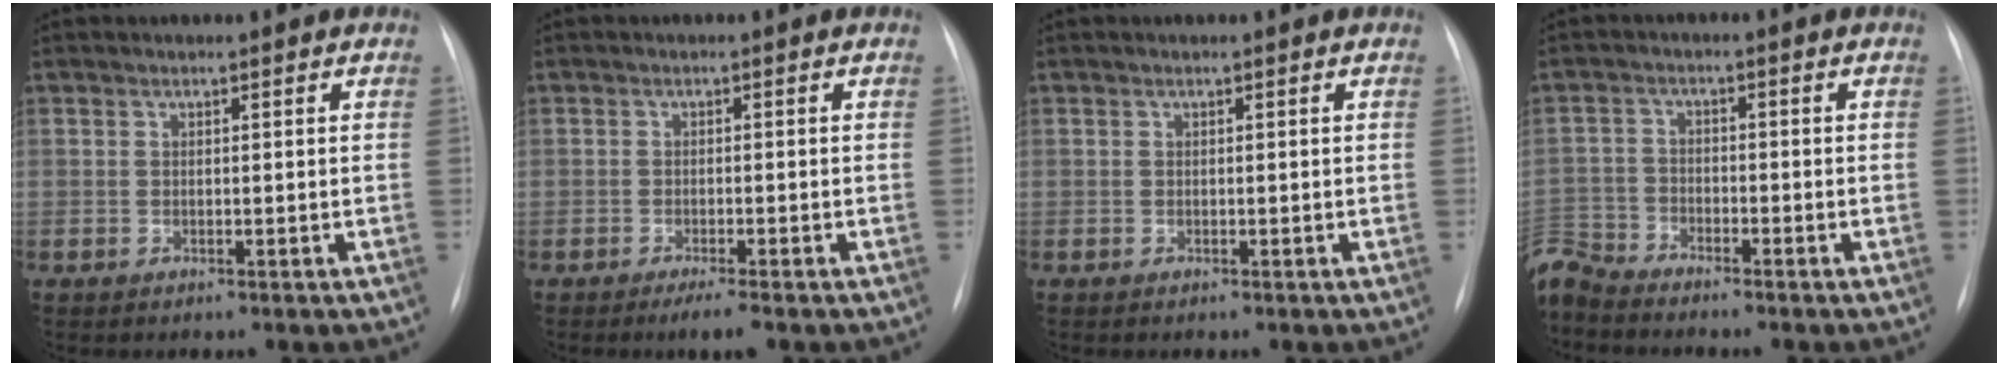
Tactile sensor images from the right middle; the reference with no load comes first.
{"total": 2.6, "force": [-1.8, 0.2, 1.8], "torque": [-0.030, -0.005, -0.030]}
{"total": 0.0}
{"total": 6.5, "force": [-6.4, 0.9, 0.5], "torque": [-0.014, -0.005, -0.129]}